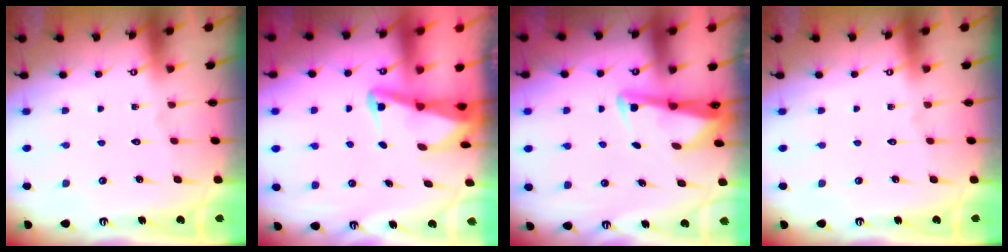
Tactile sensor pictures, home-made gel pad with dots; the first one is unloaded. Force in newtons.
{"total": 3.4, "press": 3.3, "slide": 0.7}
{"total": 3.2, "press": 3.1, "slide": 0.6}
{"total": 0.0}